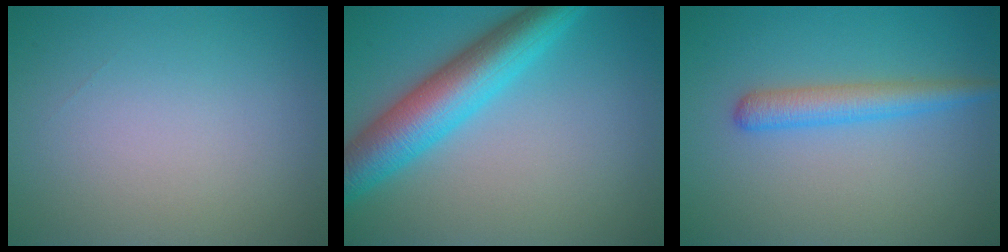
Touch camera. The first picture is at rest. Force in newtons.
{"total": 7.4, "press": 7.4, "slide": 0.1}
{"total": 2.8, "press": 2.8, "slide": 0.1}